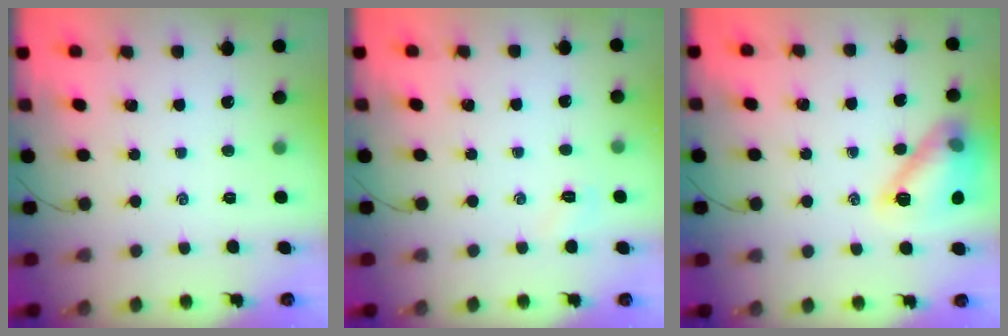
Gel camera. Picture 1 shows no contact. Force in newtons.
{"total": 3.1, "press": 3.0, "slide": 0.8}
{"total": 14.3, "press": 14.3, "slide": 0.1}